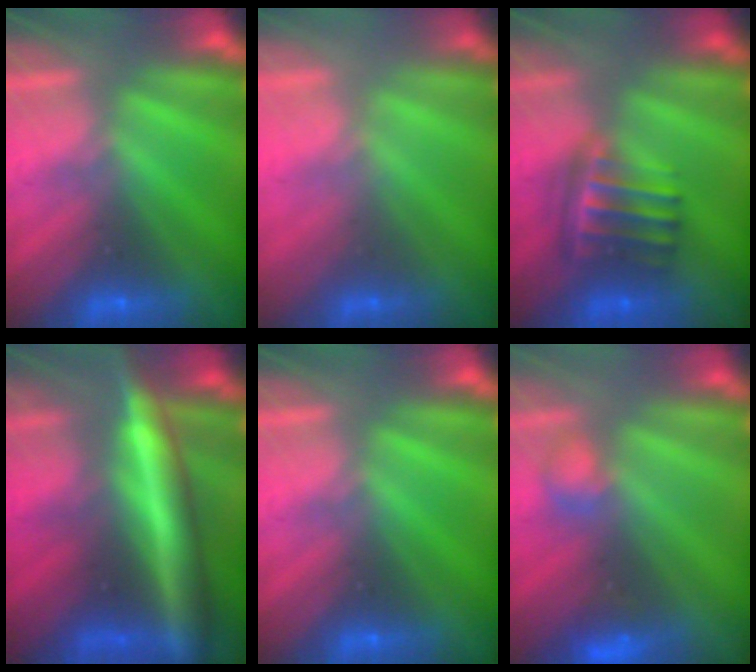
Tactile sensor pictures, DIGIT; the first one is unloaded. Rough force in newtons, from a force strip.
{"total": 2.3}
{"total": 6.8}
{"total": 9.4}
{"total": 0.0}
{"total": 2.8}